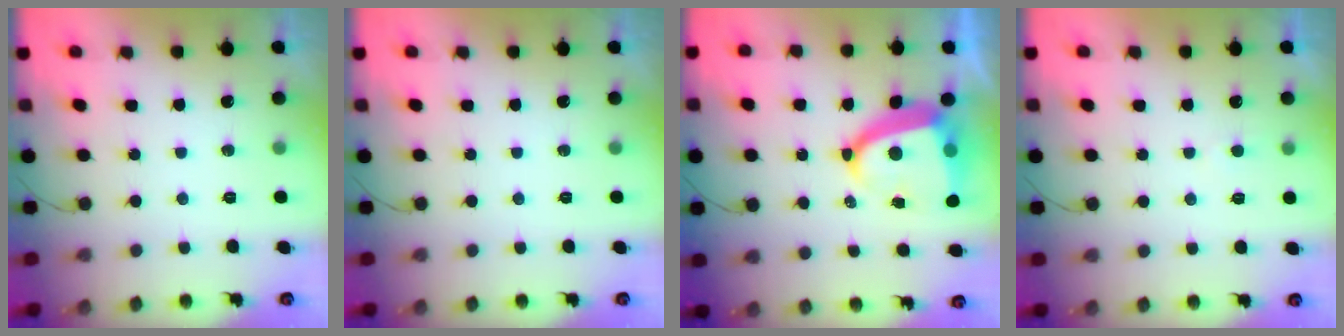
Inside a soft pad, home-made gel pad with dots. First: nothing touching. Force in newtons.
{"total": 0.0}
{"total": 14.3, "press": 14.2, "slide": 1.8}
{"total": 2.4, "press": 2.3, "slide": 0.3}